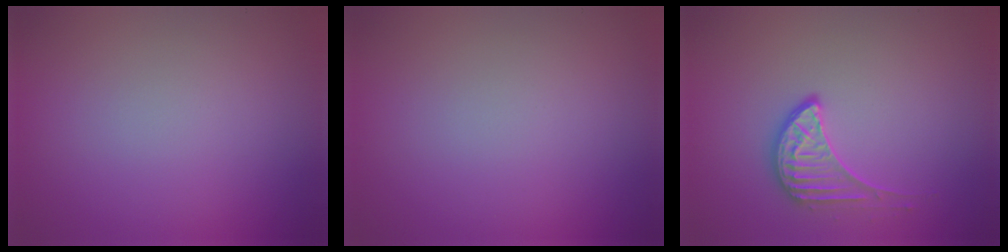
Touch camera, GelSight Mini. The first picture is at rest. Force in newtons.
{"total": 0.0}
{"total": 2.3, "press": 1.7, "slide": 1.5}